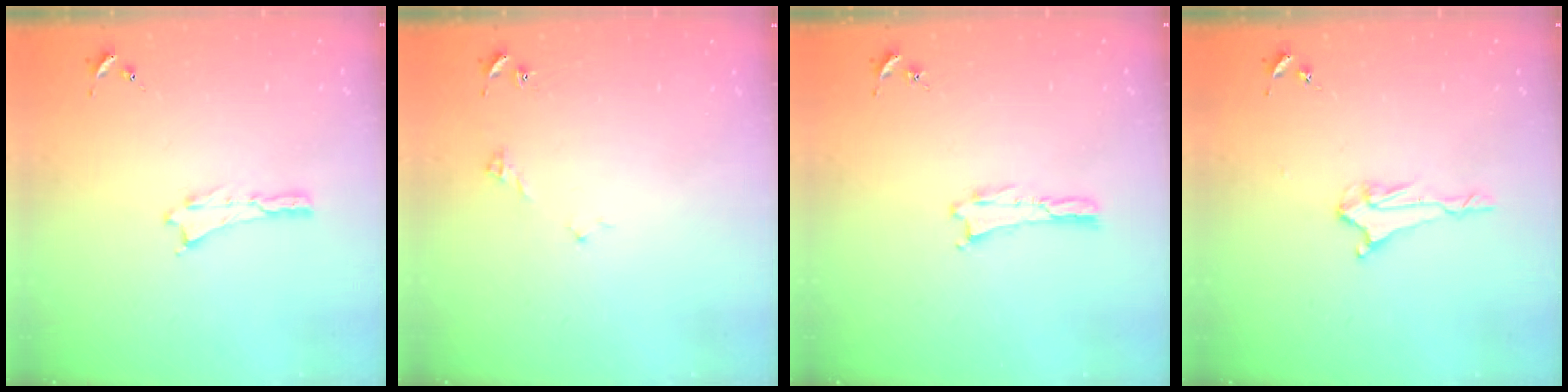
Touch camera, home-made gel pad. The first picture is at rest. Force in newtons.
{"total": 2.9, "press": 2.9, "slide": 0.3}
{"total": 0.0}
{"total": 2.1, "press": 2.0, "slide": 0.4}